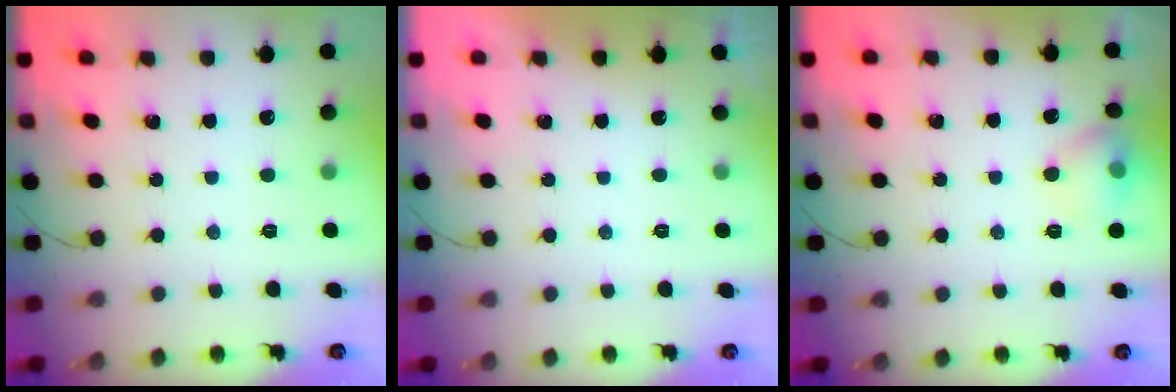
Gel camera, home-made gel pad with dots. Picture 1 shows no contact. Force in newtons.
{"total": 0.0}
{"total": 9.1, "press": 8.0, "slide": 4.2}